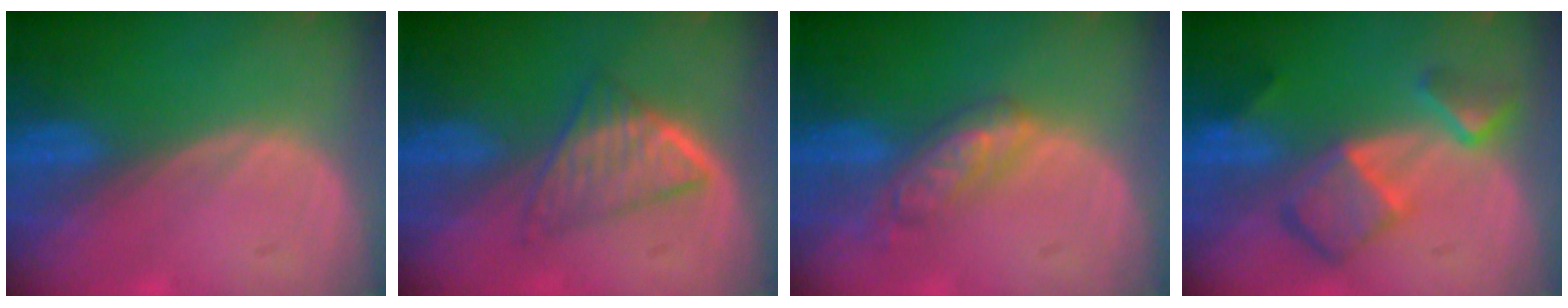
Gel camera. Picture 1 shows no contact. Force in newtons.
{"total": 5.3, "press": 5.1, "slide": 1.6}
{"total": 5.9, "press": 5.1, "slide": 2.9}
{"total": 7.7, "press": 6.7, "slide": 3.8}